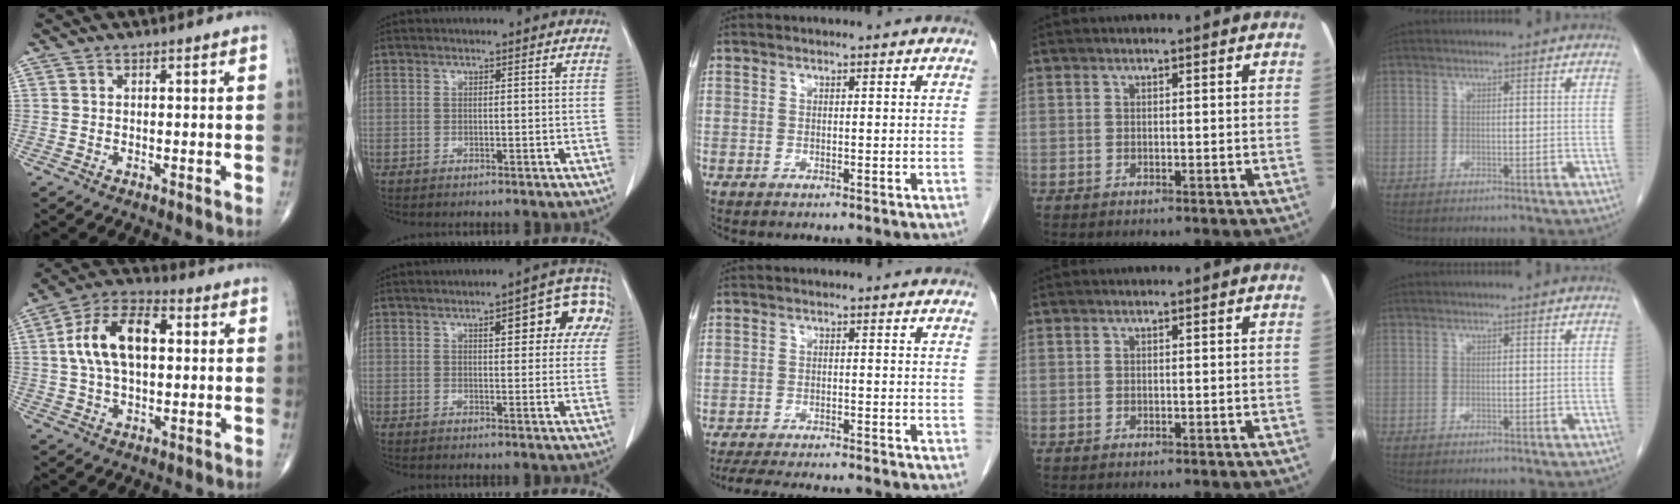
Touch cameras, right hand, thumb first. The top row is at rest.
{"thumb": {"total": 14.2, "force": [2.1, 7.9, 11.6], "torque": [-0.209, 0.028, 0.030]}, "index": {"total": 10.9, "force": [4.7, 4.0, 9.0], "torque": [-0.092, 0.023, 0.052]}, "middle": {"total": 15.0, "force": [-13.7, 1.3, 6.0], "torque": [-0.107, -0.024, -0.186]}}